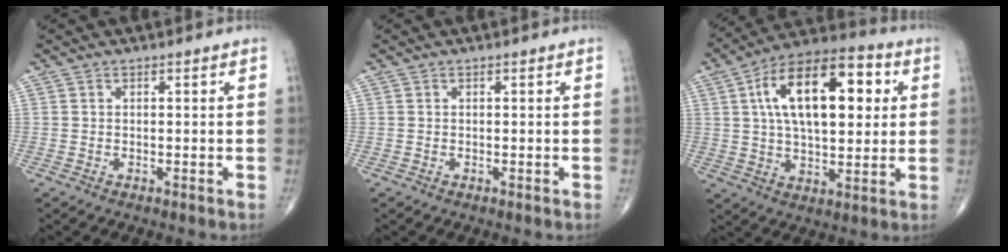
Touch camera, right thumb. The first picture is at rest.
{"total": 0.0}
{"total": 21.0, "force": [5.1, 10.3, 17.6], "torque": [-0.264, 0.014, 0.073]}